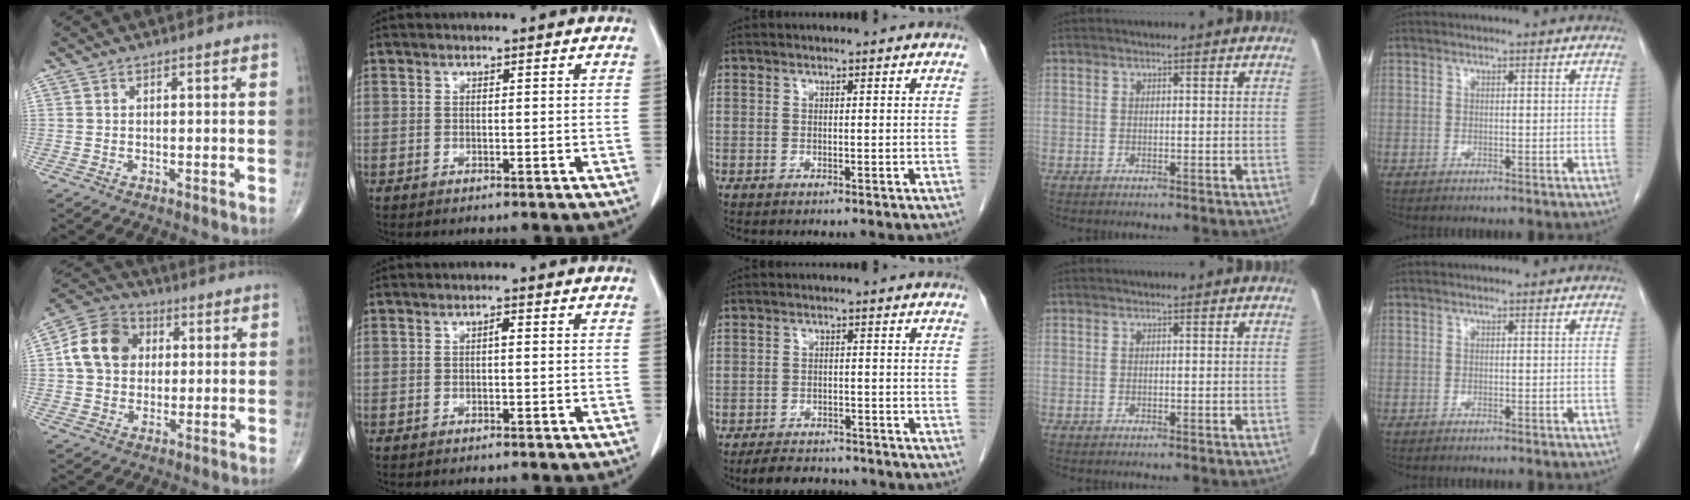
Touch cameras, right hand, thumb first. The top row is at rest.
{"thumb": {"total": 11.8, "force": [1.9, 9.5, 6.7], "torque": [-0.103, 0.012, 0.023]}, "index": {"total": 0.8, "force": [0.1, 0.2, 0.7], "torque": [-0.014, 0.002, 0.001]}, "middle": {"total": 6.4, "force": [-5.8, 2.1, 1.7], "torque": [-0.029, -0.009, -0.083]}}